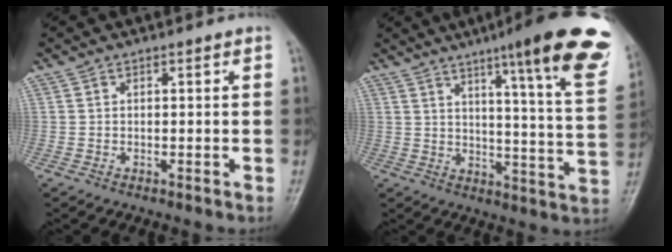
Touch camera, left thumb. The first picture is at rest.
{"total": 22.2, "force": [13.2, 2.6, 17.7], "torque": [-0.214, -0.053, 0.167]}